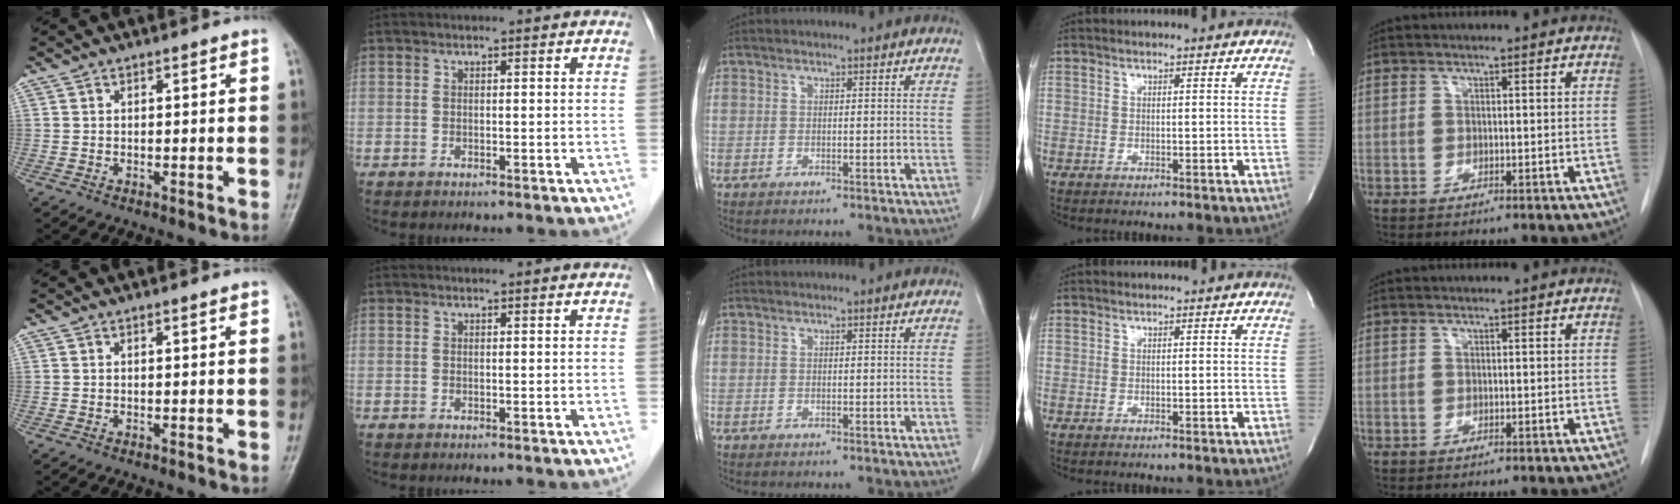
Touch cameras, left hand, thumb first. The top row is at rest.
{"thumb": {"total": 0.8, "force": [0.4, 0.0, 0.6], "torque": [-0.010, 0.001, 0.005]}, "index": {"total": 1.7, "force": [1.7, 0.1, 0.3], "torque": [-0.010, 0.010, 0.018]}}